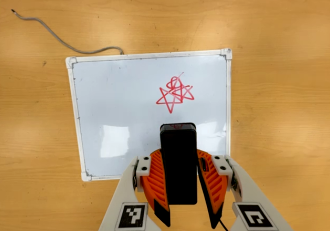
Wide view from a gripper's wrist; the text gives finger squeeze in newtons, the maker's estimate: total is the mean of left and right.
{"total": 9.7, "left": 8.4, "right": 11.1}